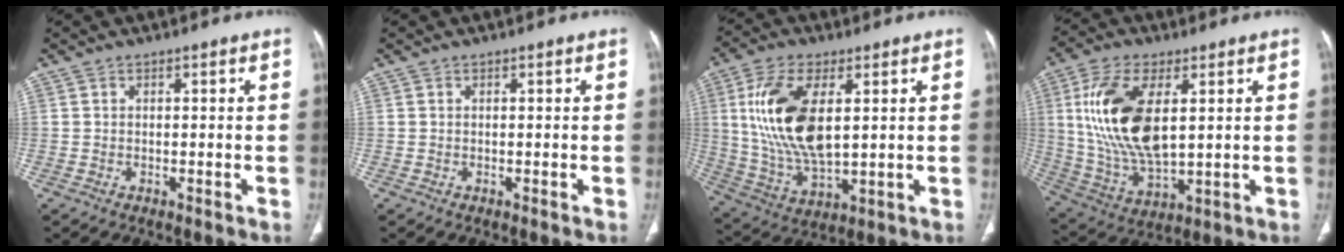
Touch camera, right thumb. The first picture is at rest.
{"total": 0.0}
{"total": 17.2, "force": [3.7, 8.2, 14.6], "torque": [-0.293, -0.016, 0.080]}
{"total": 18.3, "force": [4.0, 8.9, 15.5], "torque": [-0.312, -0.017, 0.086]}